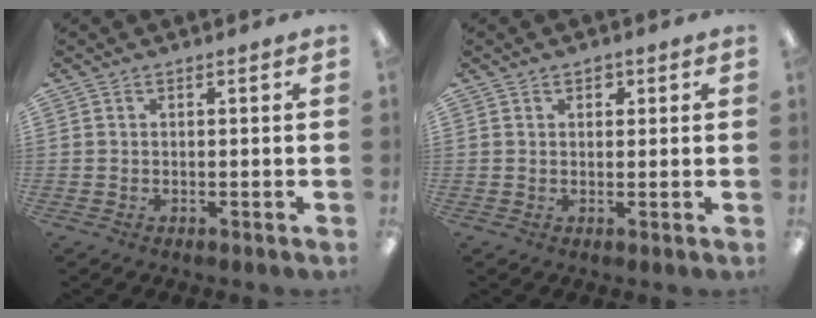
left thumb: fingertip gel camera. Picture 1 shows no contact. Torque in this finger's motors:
{"motor_torque": [-0.11, -0.10, 0.13, 0.08, -0.08]}